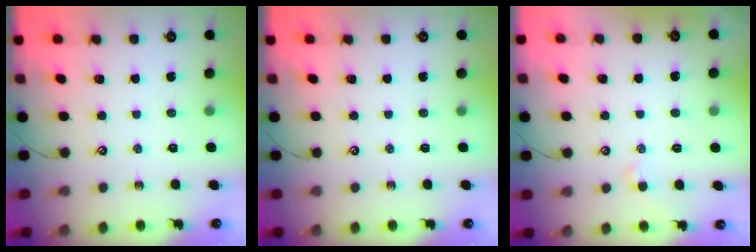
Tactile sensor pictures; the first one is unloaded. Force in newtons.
{"total": 0.0}
{"total": 0.7, "press": 0.6, "slide": 0.4}